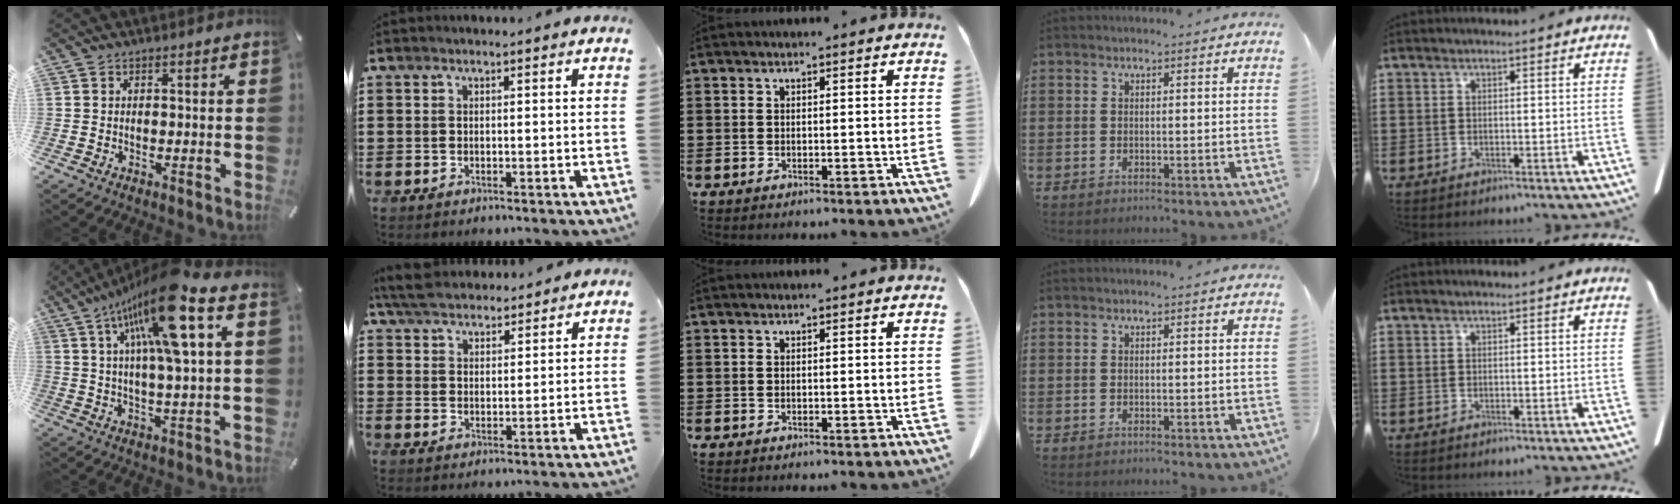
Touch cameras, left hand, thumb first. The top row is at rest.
{"thumb": {"total": 17.4, "force": [7.8, 3.3, 15.2], "torque": [-0.292, -0.031, 0.115]}, "index": {"total": 5.3, "force": [4.9, 1.4, 1.4], "torque": [-0.044, -0.007, 0.093]}}